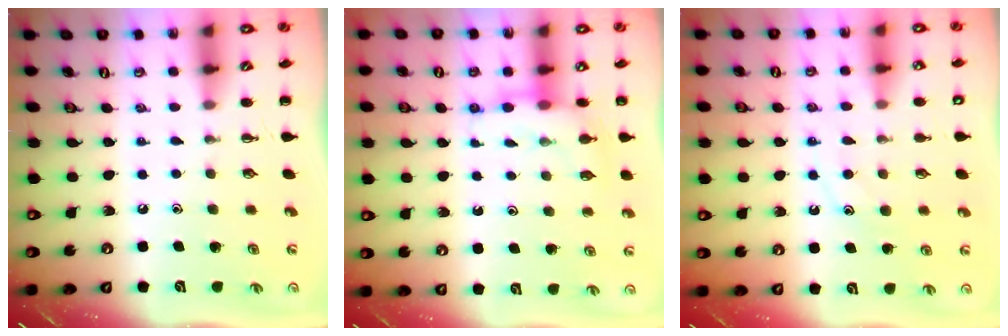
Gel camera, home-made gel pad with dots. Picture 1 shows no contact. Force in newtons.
{"total": 8.5, "press": 8.4, "slide": 0.7}
{"total": 10.5, "press": 10.4, "slide": 0.8}